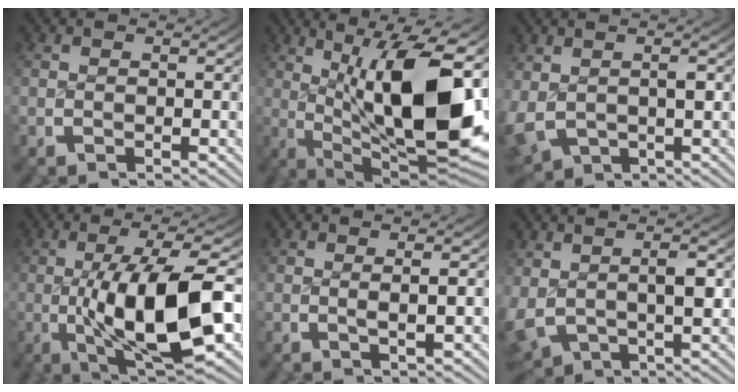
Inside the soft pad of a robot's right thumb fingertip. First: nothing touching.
{"total": 19.2, "force": [-0.8, 9.8, 16.5], "torque": [-0.277, -0.051, 0.020]}
{"total": 6.2, "force": [-1.3, 5.0, 3.4], "torque": [-0.092, -0.030, 0.001]}
{"total": 13.7, "force": [-1.8, 5.9, 12.3], "torque": [-0.232, -0.031, -0.010]}
{"total": 1.4, "force": [0.2, 0.1, 1.4], "torque": [-0.027, 0.001, 0.005]}
{"total": 6.5, "force": [-0.8, 5.0, 4.1], "torque": [-0.101, -0.025, 0.008]}